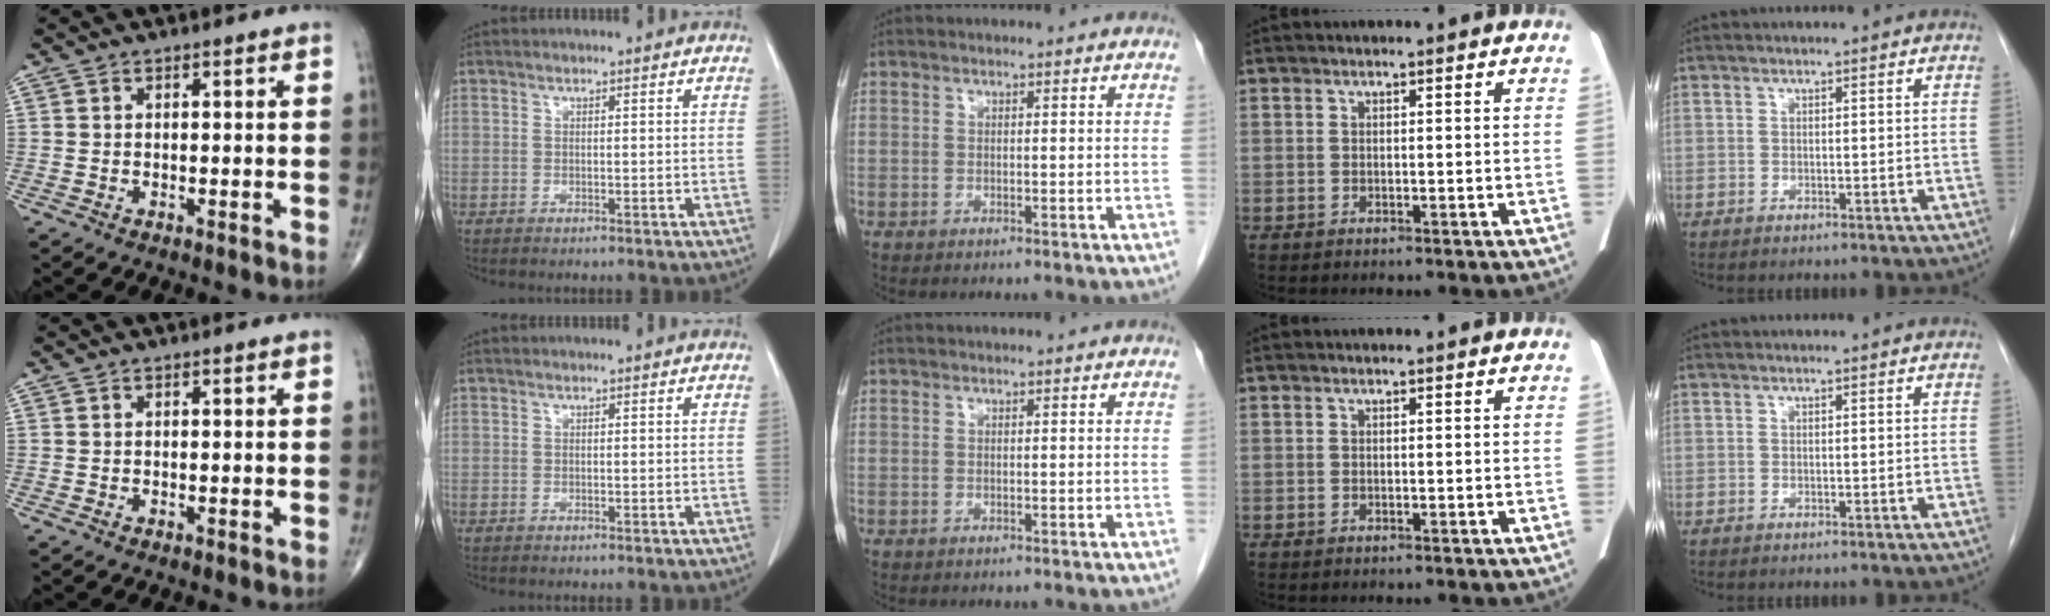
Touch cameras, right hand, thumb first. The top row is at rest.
{}